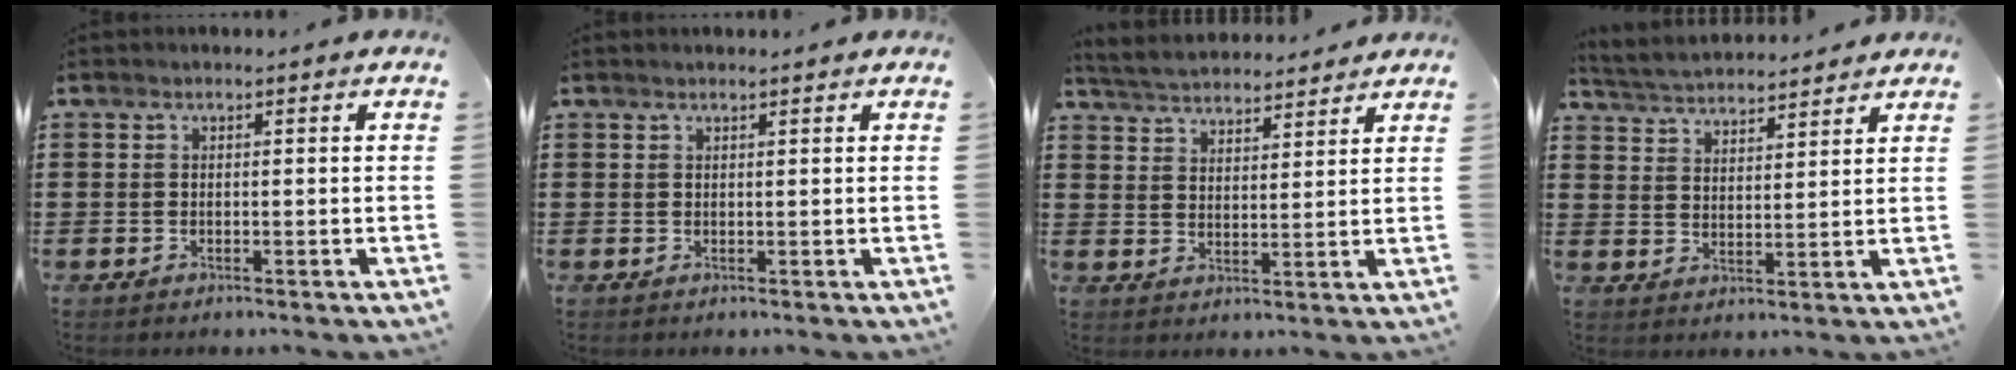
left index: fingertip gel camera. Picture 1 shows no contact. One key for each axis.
{"total": 0.7, "fx": 0.6, "fy": 0.0, "fz": 0.4, "tx": -0.008, "ty": -0.001, "tz": 0.012}
{"total": 4.4, "fx": 4.4, "fy": 0.5, "fz": 0.5, "tx": -0.029, "ty": -0.019, "tz": 0.078}
{"total": 3.9, "fx": 3.9, "fy": 0.3, "fz": 0.3, "tx": -0.024, "ty": -0.021, "tz": 0.067}